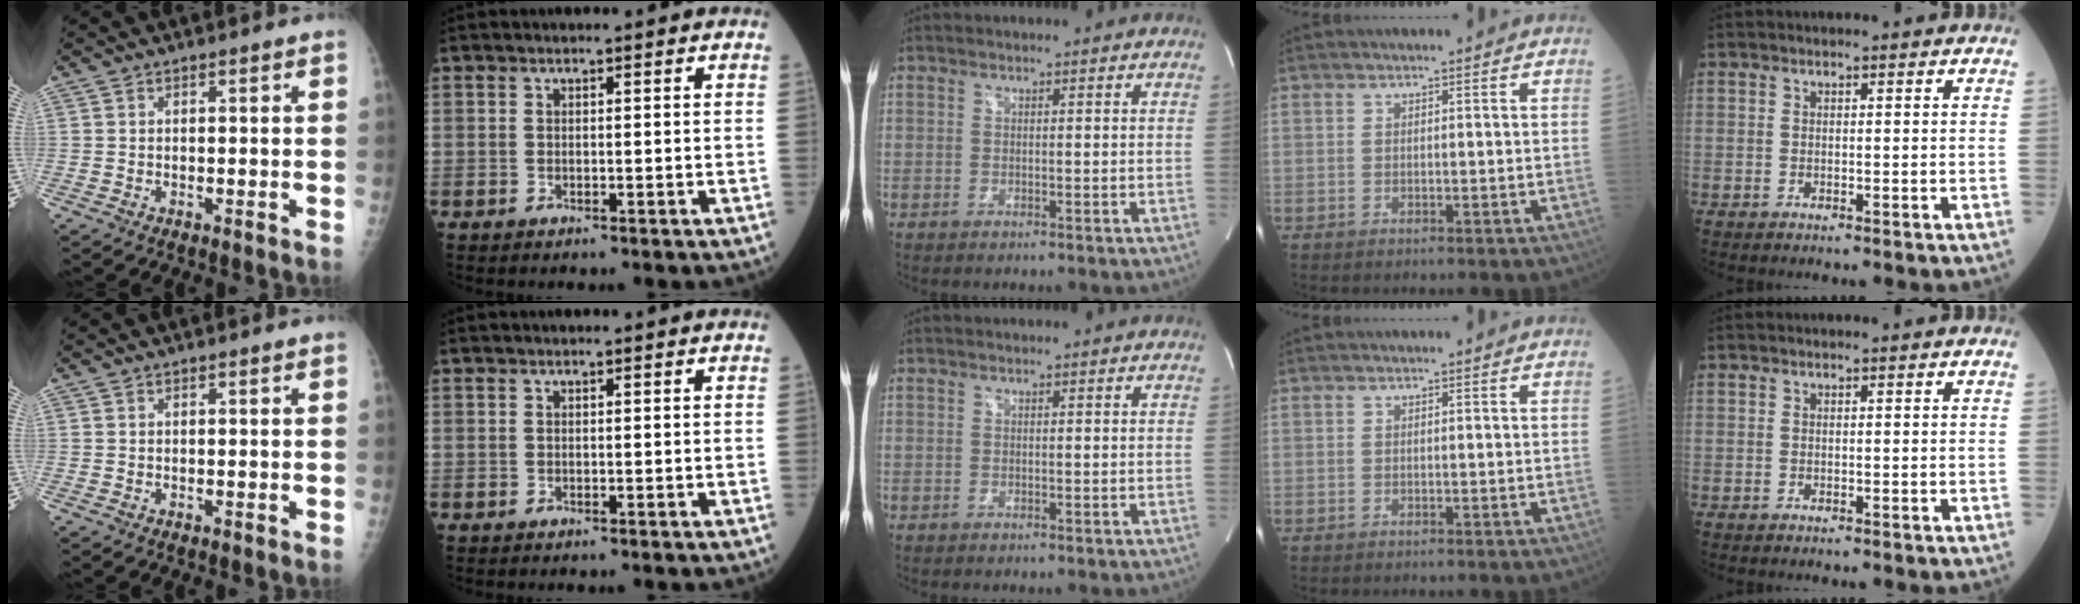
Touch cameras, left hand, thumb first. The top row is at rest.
{}